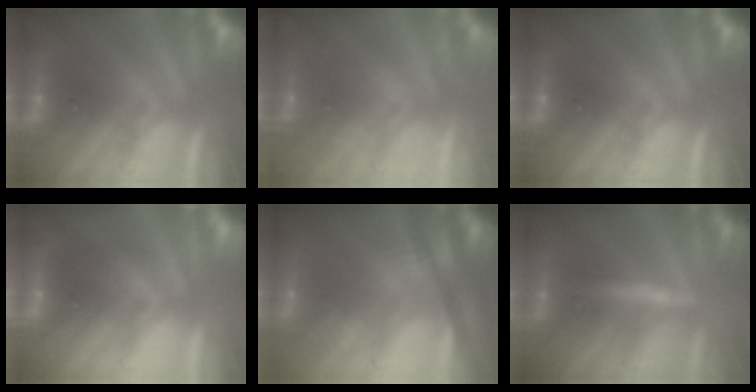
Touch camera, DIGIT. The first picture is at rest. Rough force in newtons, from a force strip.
{"total": 2.1}
{"total": 0.0}
{"total": 2.7}
{"total": 2.5}
{"total": 2.6}